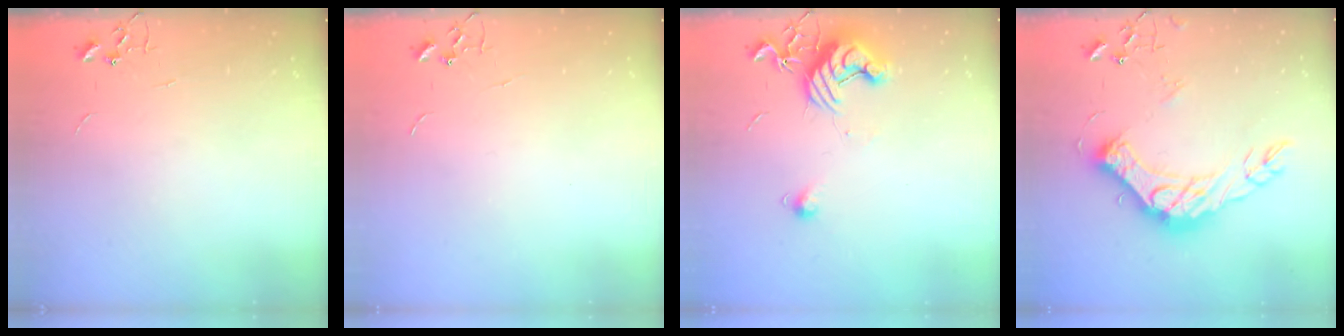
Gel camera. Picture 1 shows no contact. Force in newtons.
{"total": 0.0}
{"total": 11.4, "press": 11.4, "slide": 0.8}
{"total": 21.8, "press": 21.7, "slide": 2.2}